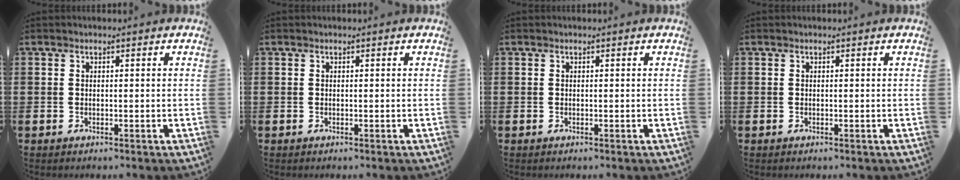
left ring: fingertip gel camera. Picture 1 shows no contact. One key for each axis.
{"total": 0.0}
{"total": 0.0}
{"total": 0.0}